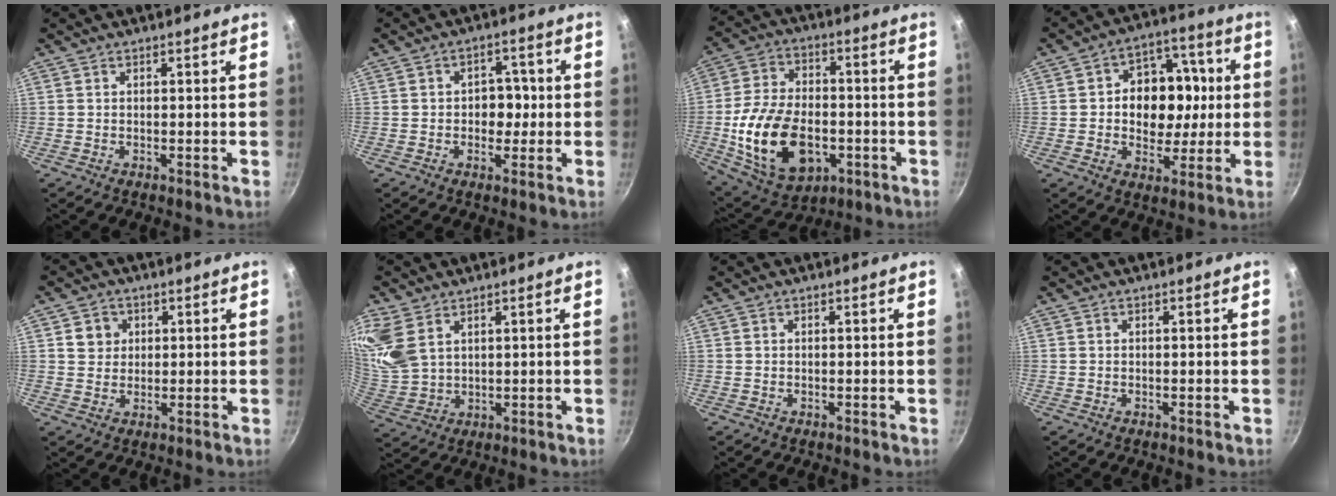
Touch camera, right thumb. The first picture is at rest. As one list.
[{"total": 5.4, "force": [-0.2, 4.2, 3.3], "torque": [-0.004, 0.010, -0.007]}, {"total": 20.3, "force": [-4.7, 12.9, 15.0], "torque": [-0.267, 0.020, -0.068]}, {"total": 14.8, "force": [0.6, 11.5, 9.3], "torque": [-0.091, 0.015, 0.003]}, {"total": 4.4, "force": [1.3, 4.0, 1.3], "torque": [0.002, 0.005, 0.020]}, {"total": 11.3, "force": [6.1, 7.2, 6.2], "torque": [-0.132, -0.010, 0.136]}, {"total": 0.0}, {"total": 0.0}]